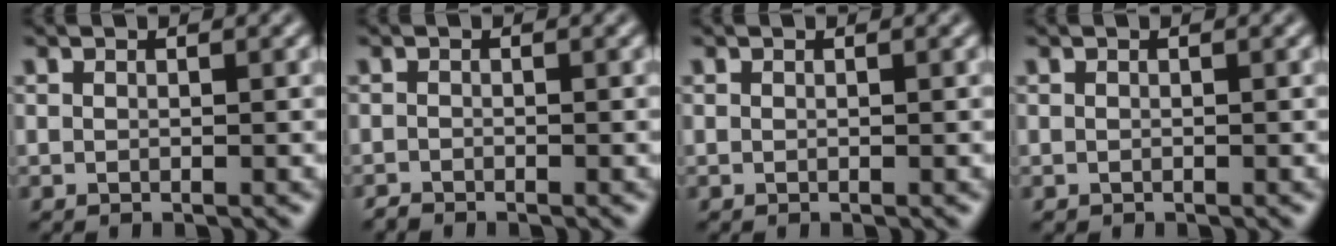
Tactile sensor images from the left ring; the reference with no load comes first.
{"total": 0.7, "force": [-0.7, 0.1, 0.1], "torque": [0.002, -0.003, -0.015]}
{"total": 0.0}
{"total": 0.0}